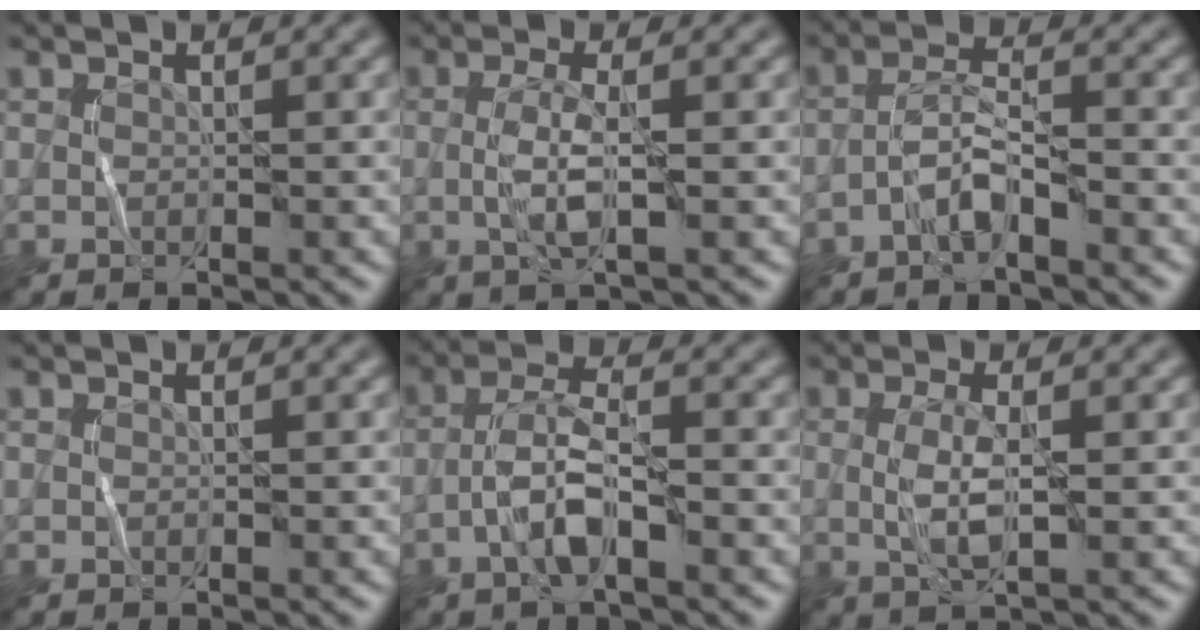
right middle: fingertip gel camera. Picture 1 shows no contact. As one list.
[{"total": 2.9, "force": [-0.3, 0.6, 2.8], "torque": [-0.064, 0.005, -0.009]}, {"total": 2.7, "force": [-1.9, 0.4, 1.9], "torque": [-0.042, 0.020, -0.043]}, {"total": 0.0}, {"total": 4.1, "force": [-1.8, 0.9, 3.6], "torque": [-0.075, 0.016, -0.042]}, {"total": 3.0, "force": [0.0, 0.8, 2.9], "torque": [-0.066, 0.003, 0.000]}]